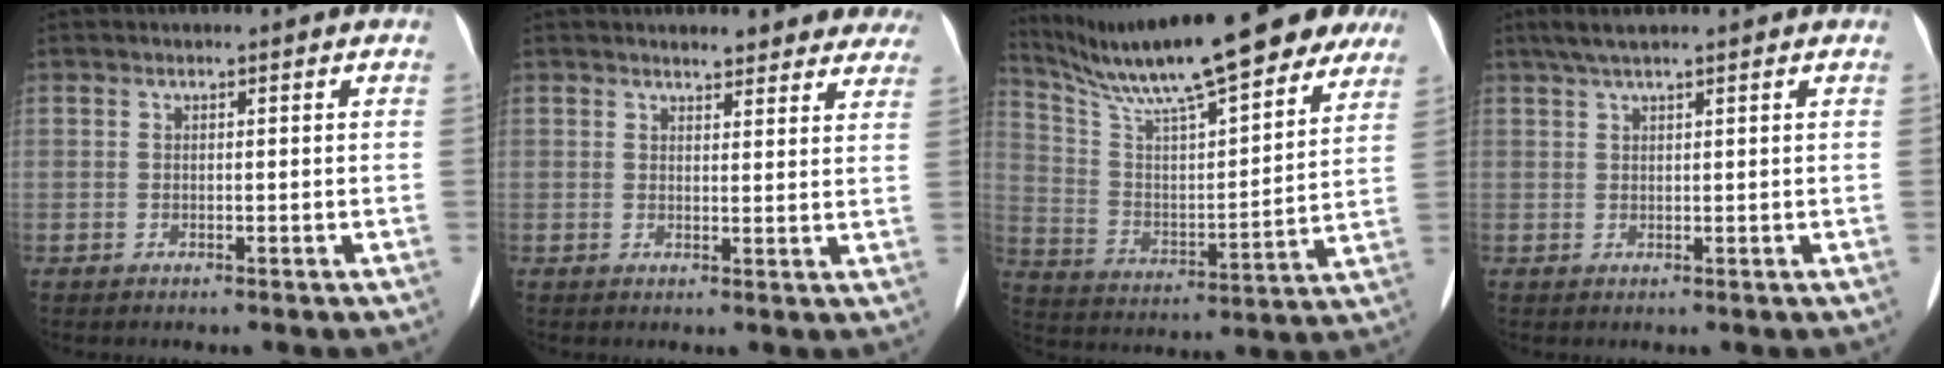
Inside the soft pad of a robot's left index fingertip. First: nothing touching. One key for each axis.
{"total": 9.7, "fx": 9.0, "fy": 1.9, "fz": 3.1, "tx": -0.021, "ty": -0.003, "tz": 0.090}
{"total": 26.2, "fx": 21.8, "fy": 4.3, "fz": 13.8, "tx": -0.229, "ty": 0.009, "tz": 0.323}
{"total": 4.2, "fx": 3.2, "fy": 0.1, "fz": 2.7, "tx": -0.051, "ty": 0.029, "tz": 0.058}